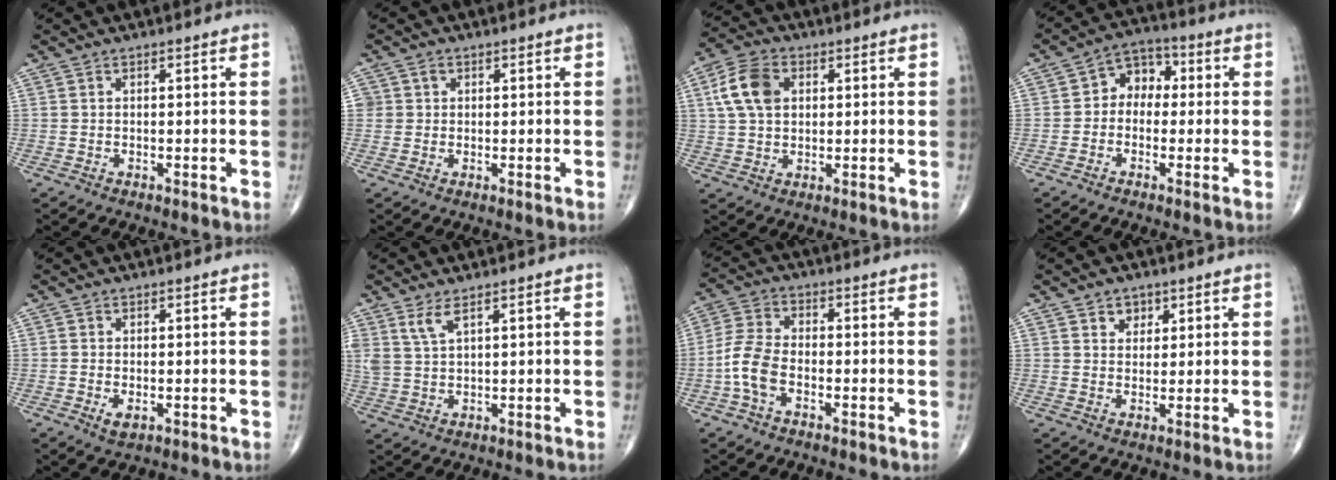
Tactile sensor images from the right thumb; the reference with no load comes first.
{"total": 2.1, "force": [0.5, 2.1, 0.3], "torque": [0.009, 0.001, 0.006]}
{"total": 9.1, "force": [2.3, 6.2, 6.2], "torque": [-0.113, 0.008, 0.040]}
{"total": 6.8, "force": [0.1, 5.3, 4.2], "torque": [-0.032, 0.028, -0.015]}
{"total": 2.1, "force": [-0.6, 1.2, 1.7], "torque": [-0.030, -0.004, -0.009]}
{"total": 3.0, "force": [2.0, 0.7, 2.1], "torque": [-0.052, -0.010, 0.049]}
{"total": 7.4, "force": [-2.4, 4.2, 5.6], "torque": [-0.121, 0.022, -0.056]}
{"total": 3.2, "force": [1.8, 2.4, 1.1], "torque": [0.004, -0.010, 0.027]}